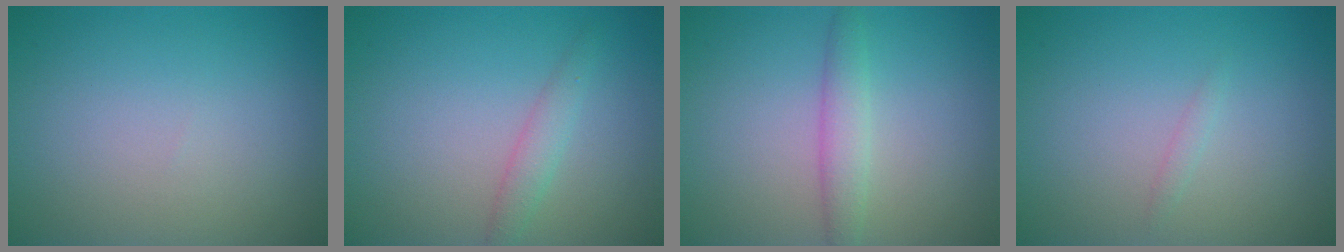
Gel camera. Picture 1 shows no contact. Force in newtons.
{"total": 1.6, "press": 1.6, "slide": 0.0}
{"total": 2.2, "press": 2.2, "slide": 0.0}
{"total": 0.6, "press": 0.6, "slide": 0.0}